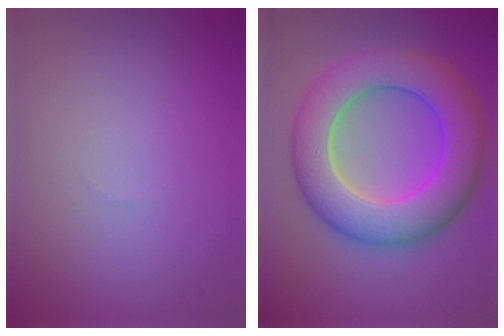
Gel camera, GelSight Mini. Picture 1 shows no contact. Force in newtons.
{"total": 9.9, "press": 9.9, "slide": 0.5}